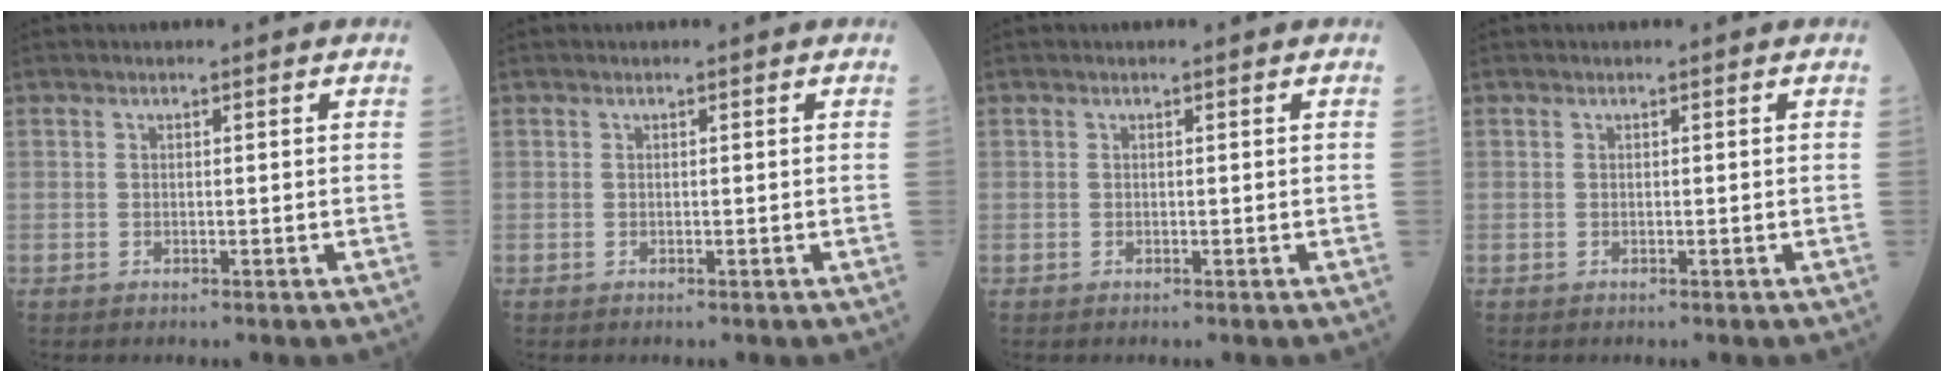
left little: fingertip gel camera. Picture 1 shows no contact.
{"total": 0.0}
{"total": 0.0}
{"total": 0.0}